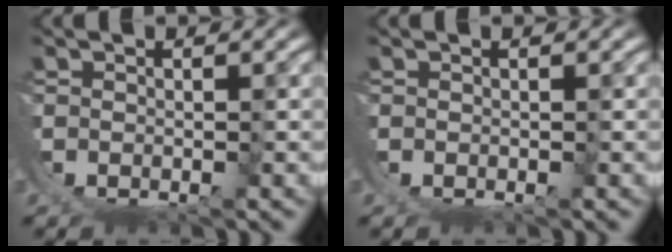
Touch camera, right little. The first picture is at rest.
{"total": 0.0}